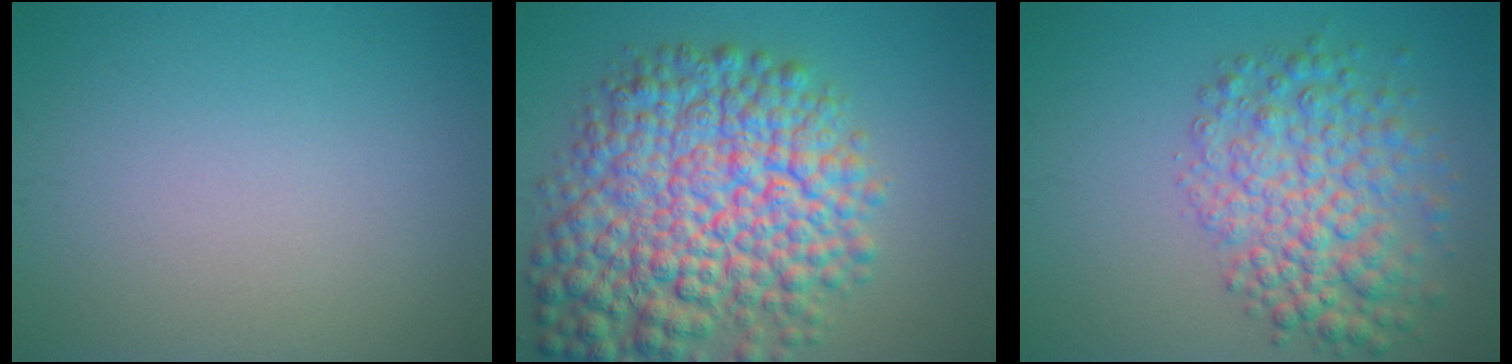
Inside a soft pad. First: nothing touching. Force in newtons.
{"total": 12.3, "press": 12.3, "slide": 0.5}
{"total": 6.3, "press": 6.2, "slide": 0.2}